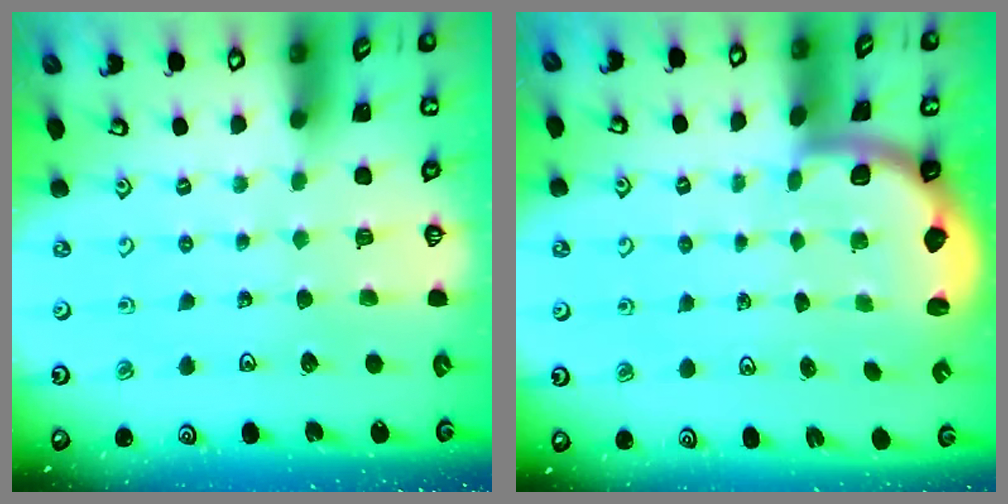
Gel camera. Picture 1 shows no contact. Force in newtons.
{"total": 1.9, "press": 1.8, "slide": 0.5}